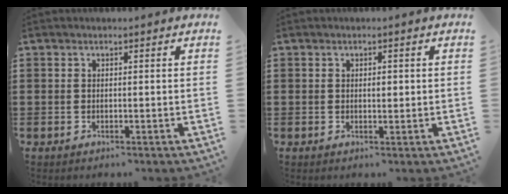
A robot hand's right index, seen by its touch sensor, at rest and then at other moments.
{"total": 1.3, "force": [0.2, 0.6, 1.1], "torque": [-0.022, 0.005, 0.001]}